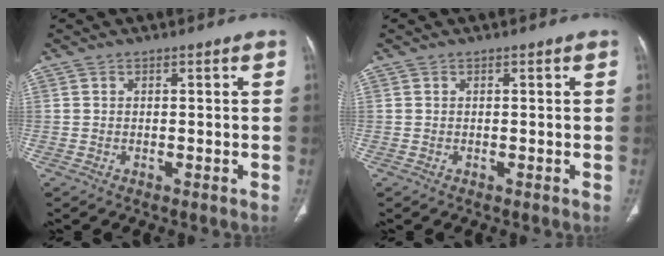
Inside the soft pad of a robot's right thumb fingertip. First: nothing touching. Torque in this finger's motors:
{"motor_torque": [0.09, 0.09, 0.00, 0.00, 0.00]}